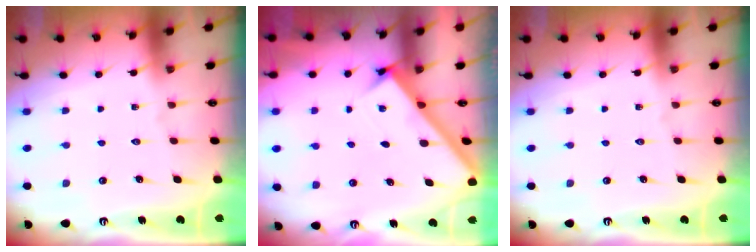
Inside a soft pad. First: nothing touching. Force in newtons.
{"total": 2.5, "press": 2.5, "slide": 0.3}
{"total": 0.0}